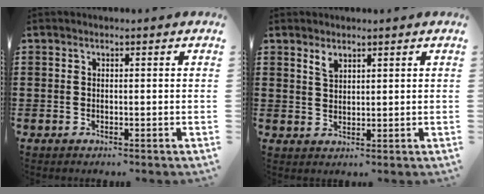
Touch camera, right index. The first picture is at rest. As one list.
[{"total": 2.1, "force": [1.6, 0.9, 0.9], "torque": [-0.023, 0.002, 0.030]}]